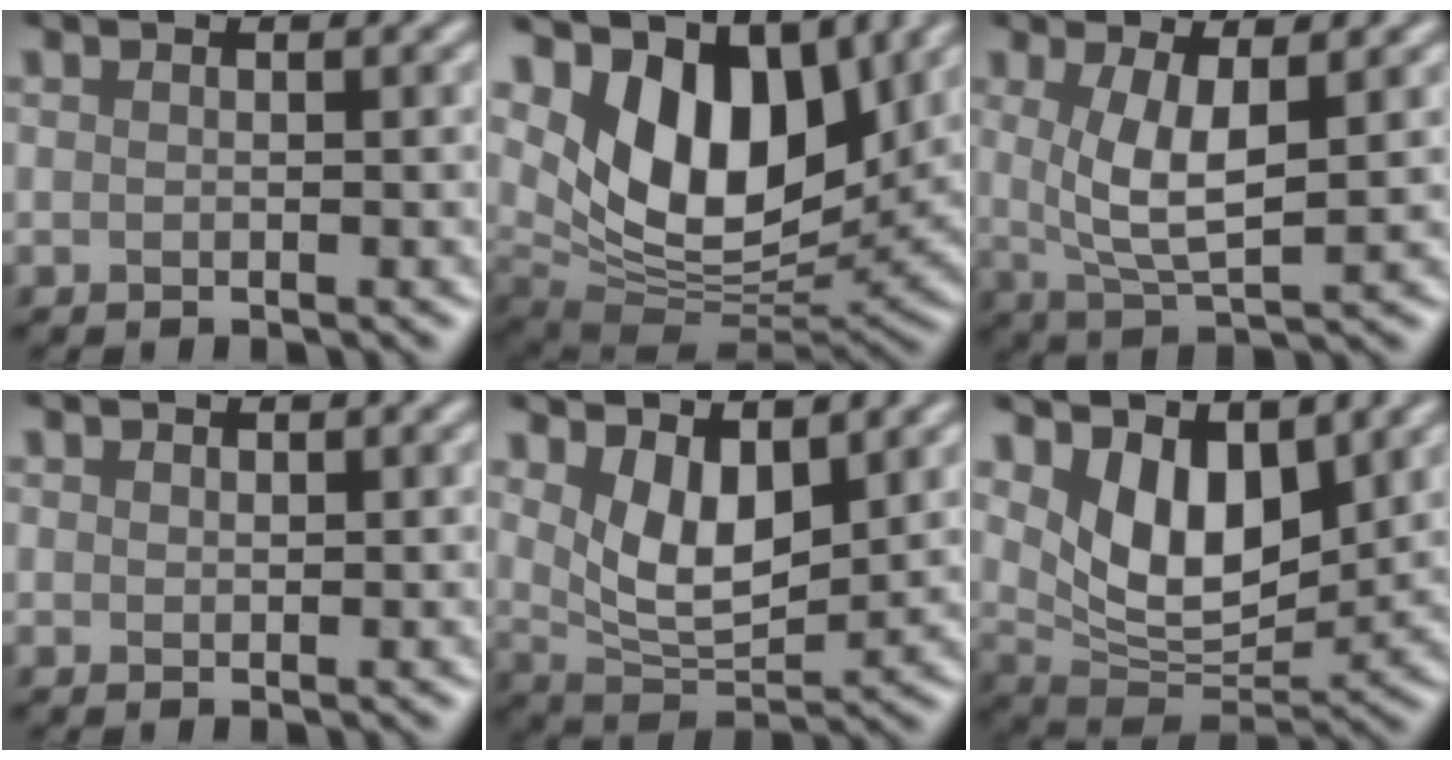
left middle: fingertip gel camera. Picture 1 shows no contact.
{"total": 10.4, "force": [4.1, 5.8, 7.5], "torque": [-0.146, 0.001, 0.087]}
{"total": 4.0, "force": [0.2, 1.0, 3.9], "torque": [-0.096, -0.005, 0.031]}
{"total": 1.1, "force": [-0.2, -0.6, -0.9], "torque": [0.003, 0.003, 0.018]}
{"total": 4.1, "force": [1.5, 1.8, 3.4], "torque": [-0.084, -0.011, 0.051]}
{"total": 5.7, "force": [2.2, 3.0, 4.3], "torque": [-0.092, -0.018, 0.058]}